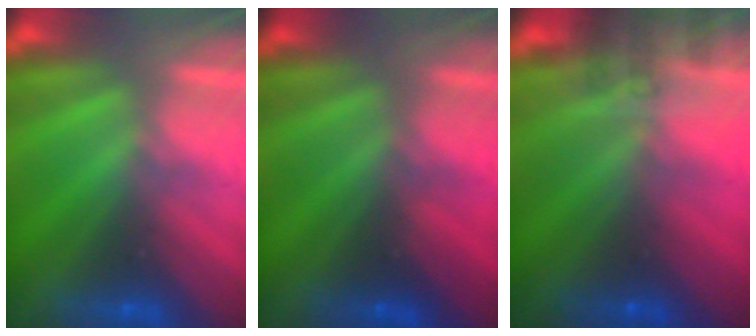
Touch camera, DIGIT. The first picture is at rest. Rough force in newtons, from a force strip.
{"total": 1.9}
{"total": 7.4}